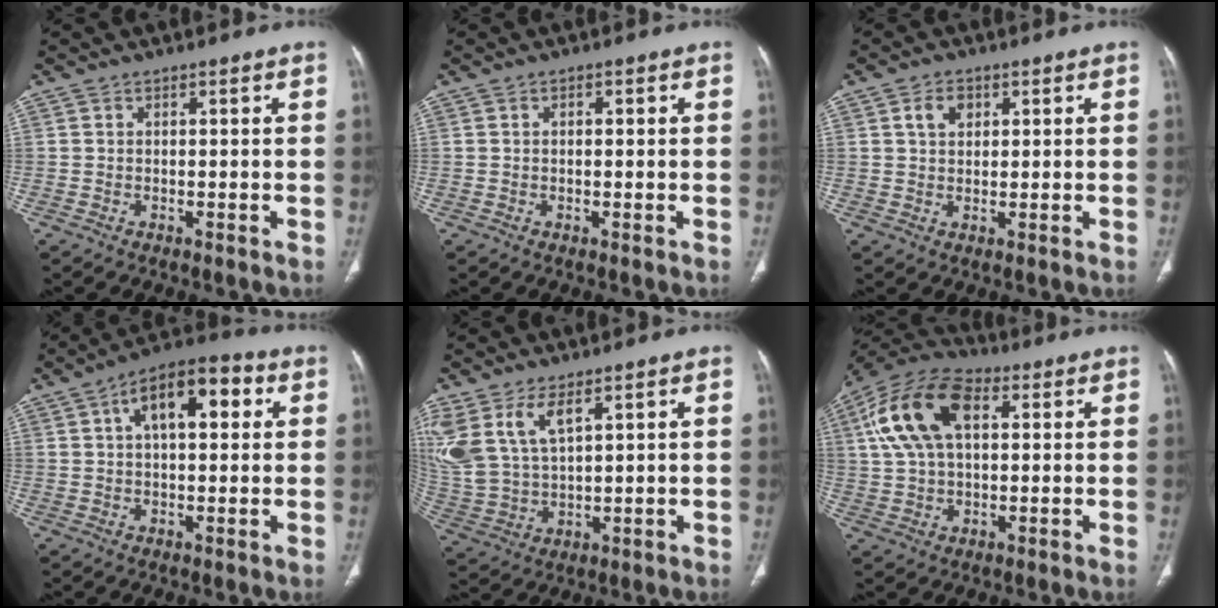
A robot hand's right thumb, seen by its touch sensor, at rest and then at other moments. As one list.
[{"total": 1.0, "force": [0.1, 0.5, 0.8], "torque": [-0.019, 0.004, 0.003]}, {"total": 3.8, "force": [1.5, 2.7, 2.2], "torque": [-0.028, -0.002, 0.027]}, {"total": 12.5, "force": [3.7, 6.1, 10.3], "torque": [-0.145, 0.026, 0.051]}, {"total": 12.5, "force": [6.3, 6.1, 8.9], "torque": [-0.203, -0.018, 0.142]}, {"total": 15.9, "force": [4.5, 9.1, 12.3], "torque": [-0.238, 0.022, 0.076]}]